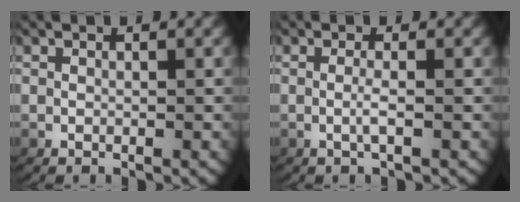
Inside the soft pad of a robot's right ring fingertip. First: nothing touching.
{"total": 1.3, "force": [-0.4, -0.1, 1.3], "torque": [-0.033, -0.005, -0.007]}